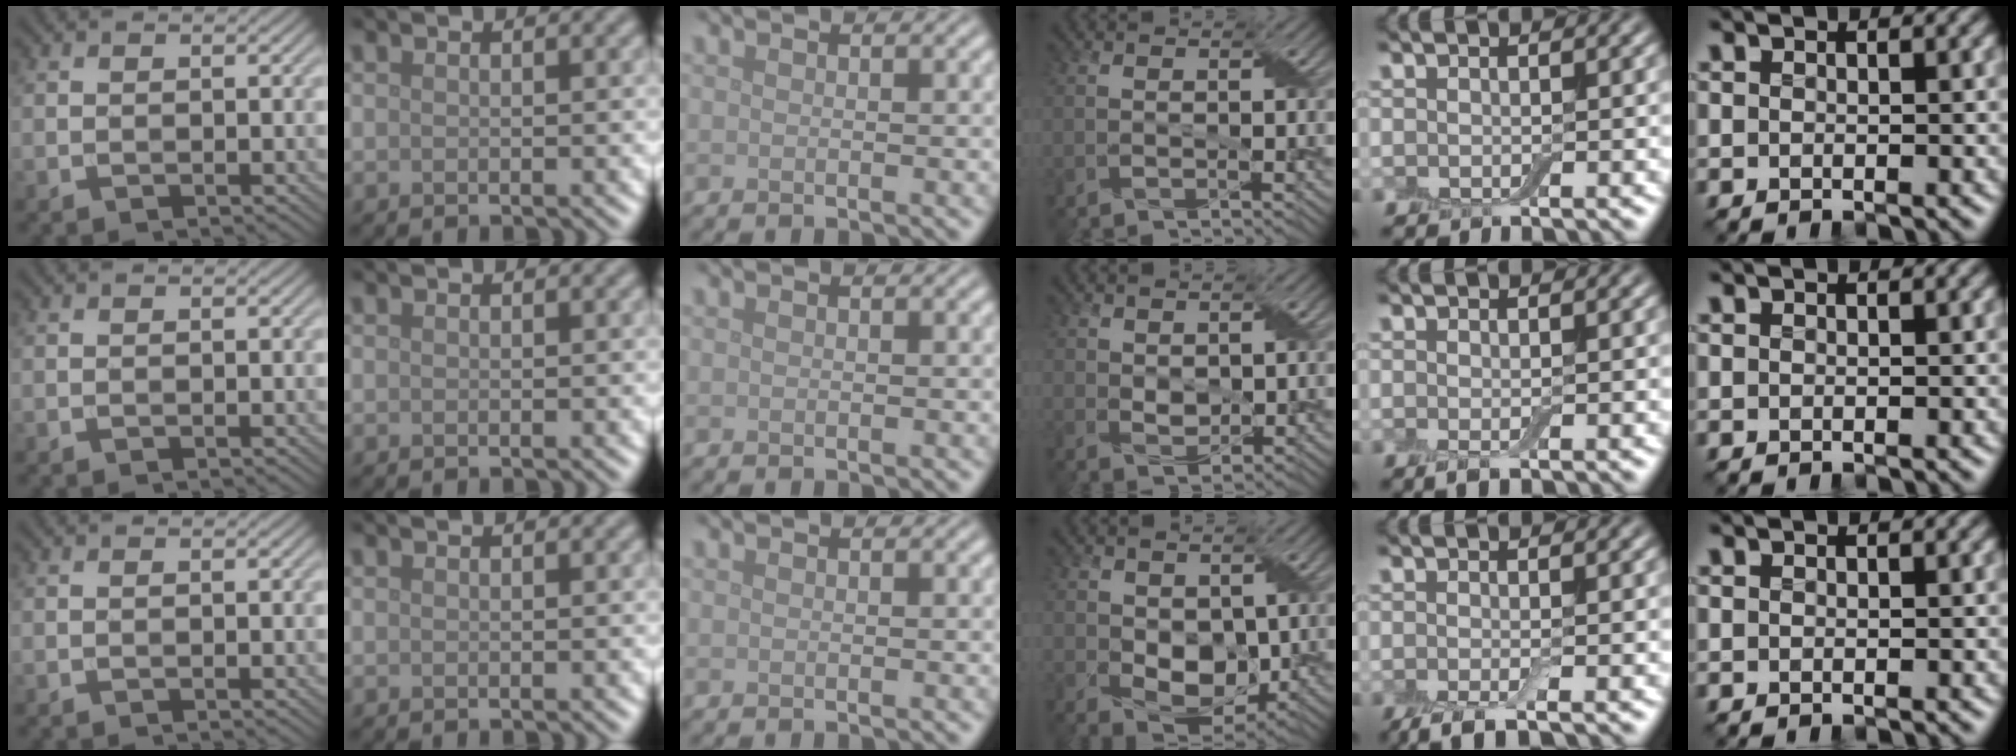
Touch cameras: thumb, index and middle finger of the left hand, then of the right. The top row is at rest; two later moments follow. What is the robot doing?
{"motion": "peel", "object": "small bumper sticker"}